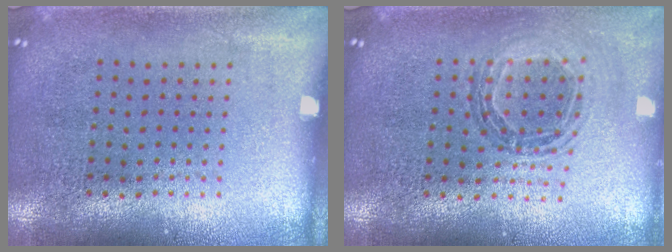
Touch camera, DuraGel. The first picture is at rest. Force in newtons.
{"total": 0.8, "press": 0.8, "slide": 0.1}